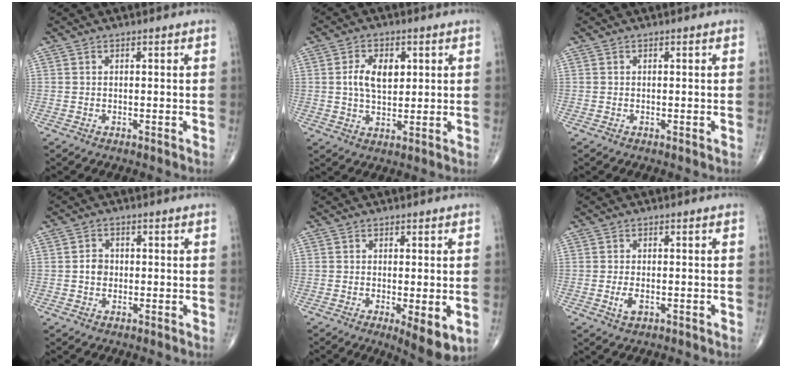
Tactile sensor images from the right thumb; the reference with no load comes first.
{"total": 7.1, "force": [1.5, 4.3, 5.5], "torque": [-0.085, -0.004, 0.024]}
{"total": 0.0}
{"total": 2.6, "force": [-0.3, 2.3, 1.4], "torque": [-0.011, 0.008, -0.009]}
{"total": 6.6, "force": [-1.7, 1.9, 6.1], "torque": [-0.089, -0.019, -0.023]}
{"total": 2.6, "force": [-0.8, 1.3, 2.1], "torque": [-0.043, -0.001, -0.013]}